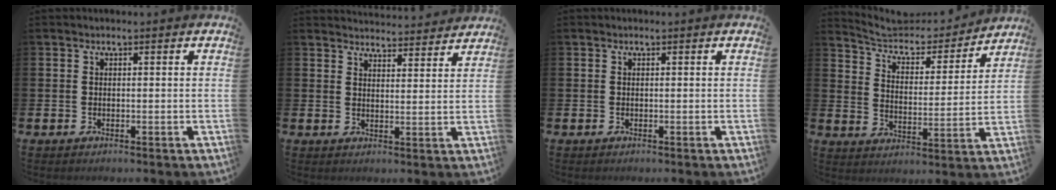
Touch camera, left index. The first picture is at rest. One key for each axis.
{"total": 4.2, "fx": 4.2, "fy": 0.3, "fz": -0.1, "tx": 0.007, "ty": -0.034, "tz": 0.073}
{"total": 0.0}
{"total": 6.9, "fx": 6.4, "fy": 2.3, "fz": 1.5, "tx": -0.061, "ty": -0.051, "tz": 0.105}